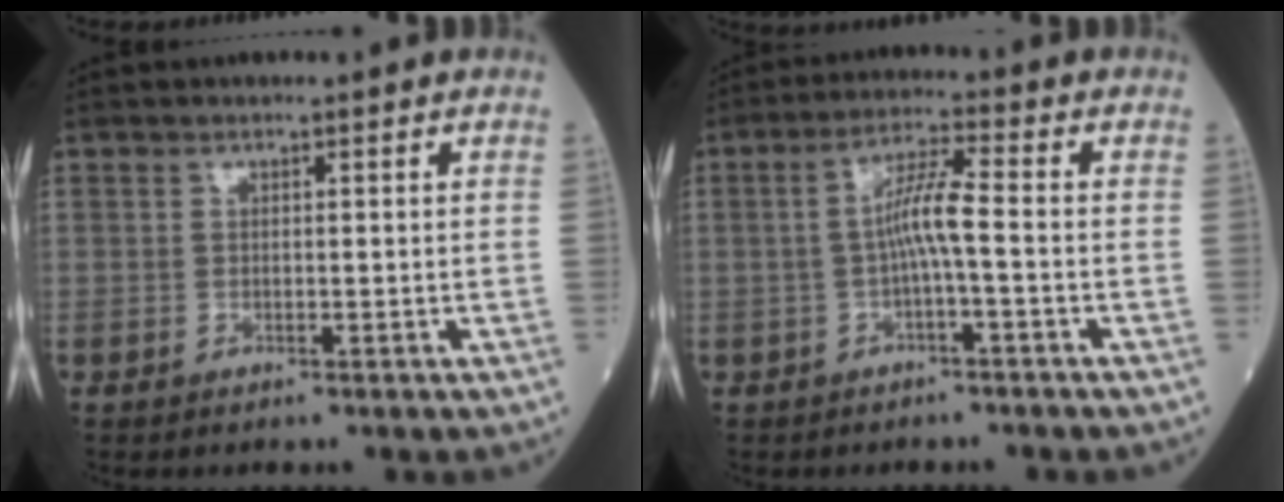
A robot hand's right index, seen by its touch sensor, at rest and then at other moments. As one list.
[{"total": 5.1, "force": [-0.8, 0.0, 5.0], "torque": [-0.094, 0.014, -0.014]}]